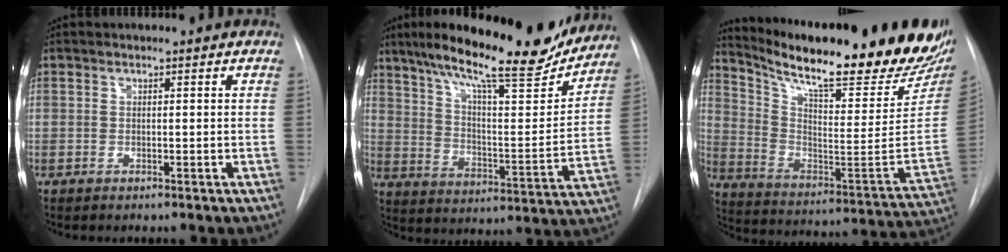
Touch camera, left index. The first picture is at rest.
{"total": 22.6, "force": [18.9, 3.3, 11.9], "torque": [-0.197, -0.013, 0.275]}
{"total": 29.8, "force": [24.1, 4.5, 16.9], "torque": [-0.279, -0.064, 0.334]}